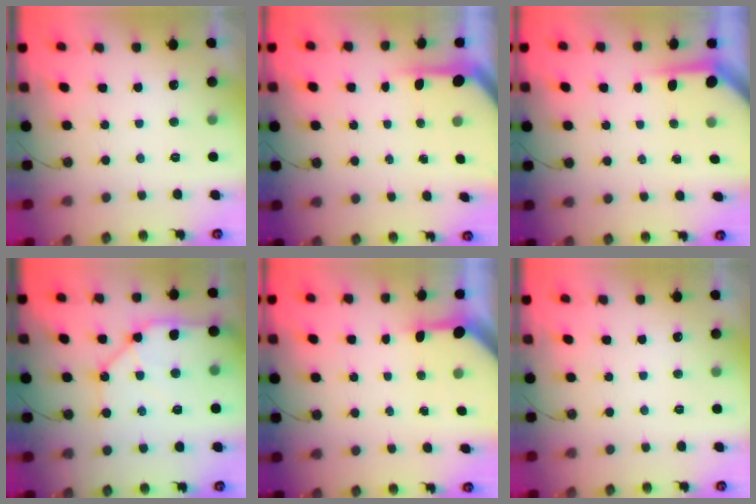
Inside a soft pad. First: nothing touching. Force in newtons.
{"total": 4.2, "press": 4.2, "slide": 0.4}
{"total": 3.8, "press": 3.7, "slide": 0.3}
{"total": 13.6, "press": 13.5, "slide": 1.4}
{"total": 3.5, "press": 3.5, "slide": 0.4}
{"total": 0.0}